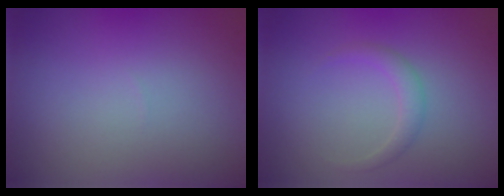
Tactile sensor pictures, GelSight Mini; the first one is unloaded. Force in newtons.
{"total": 1.4, "press": 1.4, "slide": 0.1}